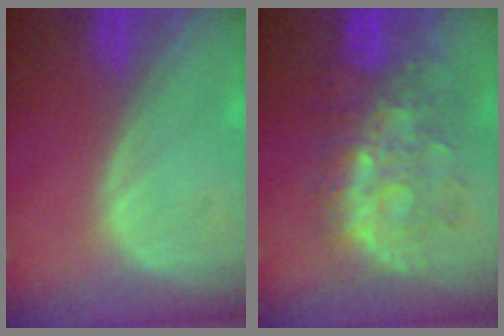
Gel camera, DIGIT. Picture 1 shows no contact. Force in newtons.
{"total": 9.1, "press": 8.6, "slide": 2.9}